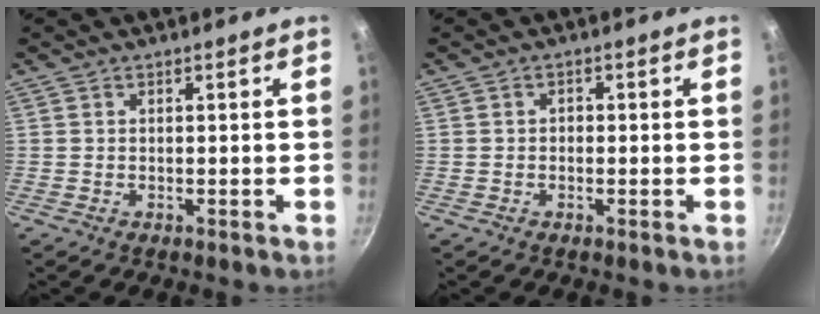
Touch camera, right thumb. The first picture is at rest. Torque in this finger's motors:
{"motor_torque": [-0.37, 0.27, -0.04, 0.12, -0.03]}